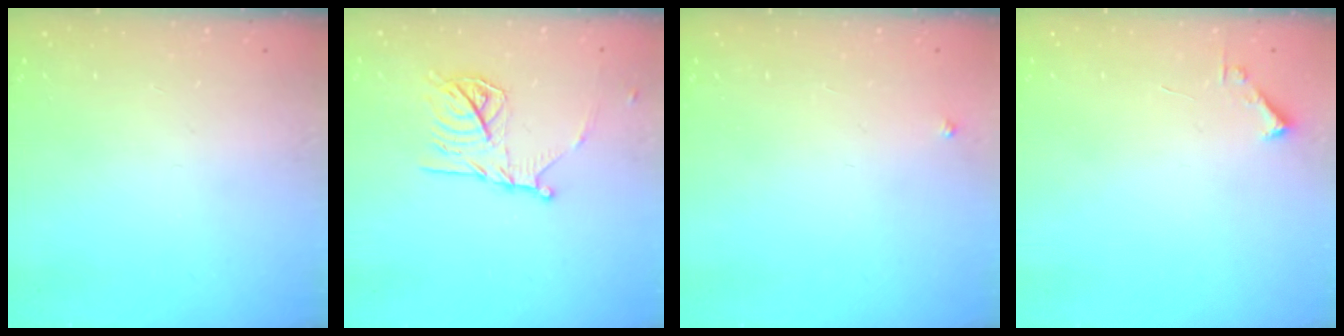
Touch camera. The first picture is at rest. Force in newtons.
{"total": 14.9, "press": 14.9, "slide": 0.4}
{"total": 2.7, "press": 2.7, "slide": 0.3}
{"total": 1.7, "press": 1.7, "slide": 0.2}